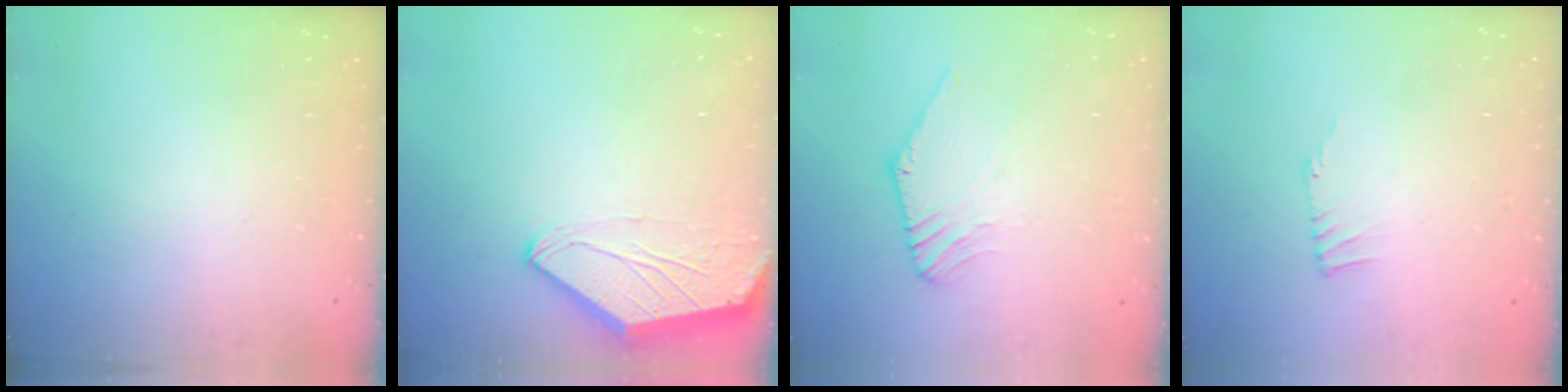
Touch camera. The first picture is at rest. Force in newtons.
{"total": 0.0}
{"total": 1.0, "press": 1.0, "slide": 0.2}
{"total": 1.3, "press": 1.2, "slide": 0.2}